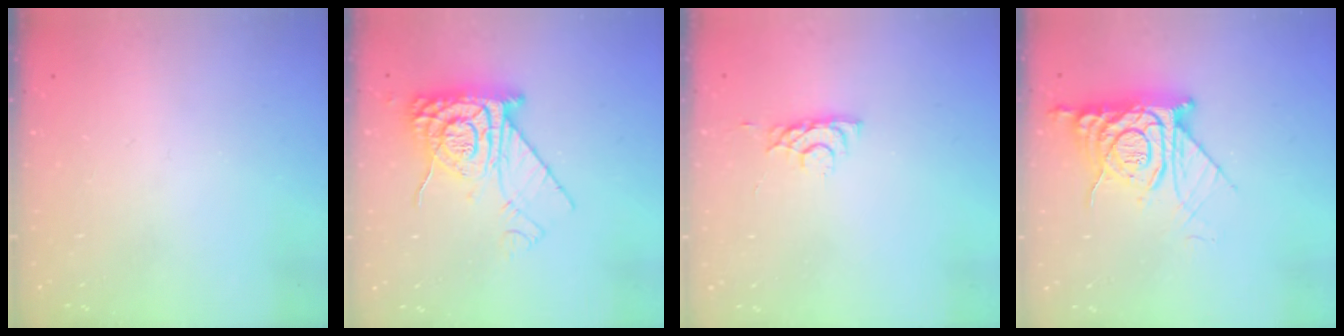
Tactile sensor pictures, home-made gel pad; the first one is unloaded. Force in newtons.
{"total": 13.9, "press": 13.8, "slide": 1.4}
{"total": 4.3, "press": 4.3, "slide": 0.8}
{"total": 12.2, "press": 12.1, "slide": 1.3}